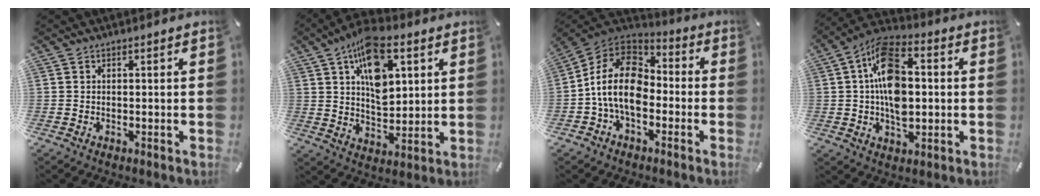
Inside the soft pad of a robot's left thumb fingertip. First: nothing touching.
{"total": 14.1, "force": [6.3, 7.9, 9.8], "torque": [-0.152, -0.014, 0.111]}
{"total": 14.7, "force": [-3.5, 10.0, 10.3], "torque": [-0.224, 0.029, -0.070]}
{"total": 14.6, "force": [0.8, 9.1, 11.4], "torque": [-0.215, 0.006, 0.014]}